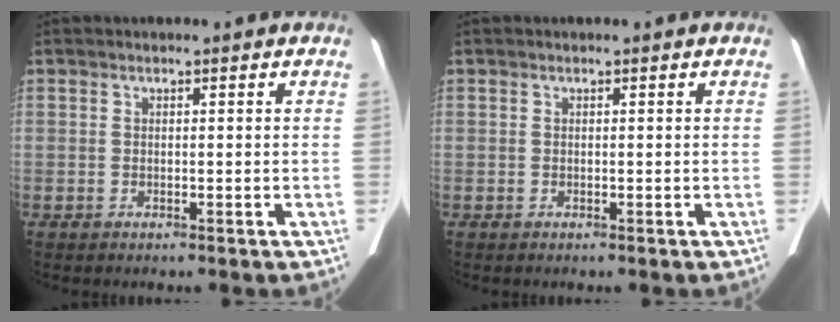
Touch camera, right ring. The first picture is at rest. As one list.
[{"total": 0.0}]